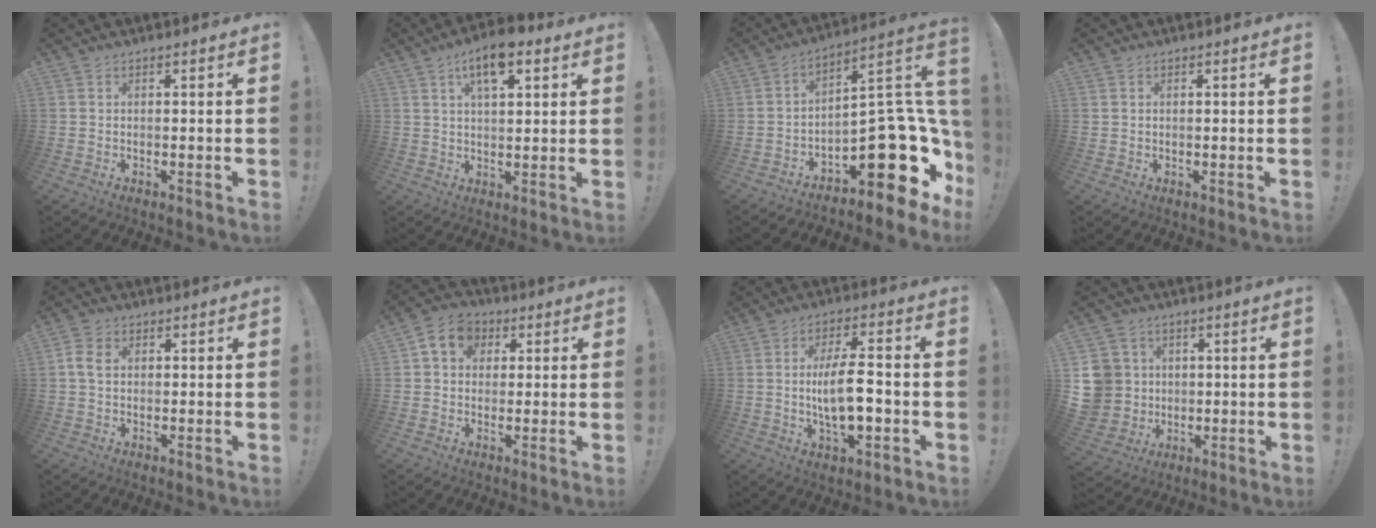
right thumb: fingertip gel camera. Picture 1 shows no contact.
{"total": 10.0, "force": [5.2, 4.6, 7.1], "torque": [-0.109, -0.009, 0.091]}
{"total": 19.6, "force": [-6.3, 8.6, 16.5], "torque": [-0.200, 0.018, -0.092]}
{"total": 0.7, "force": [0.3, 0.6, -0.2], "torque": [0.009, -0.001, 0.004]}
{"total": 4.5, "force": [0.8, 3.2, 3.1], "torque": [-0.061, 0.008, 0.016]}
{"total": 8.6, "force": [2.6, 7.2, 4.0], "torque": [-0.060, 0.002, 0.052]}
{"total": 11.7, "force": [-1.4, 4.2, 10.8], "torque": [-0.185, -0.005, -0.032]}
{"total": 9.7, "force": [1.1, 9.3, 2.6], "torque": [-0.054, 0.000, 0.030]}